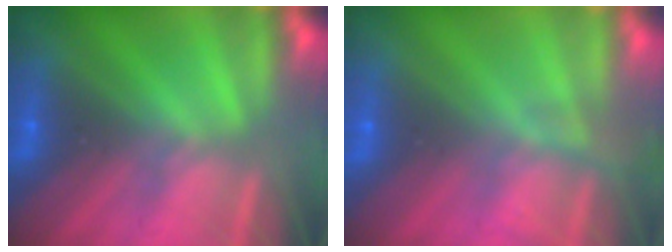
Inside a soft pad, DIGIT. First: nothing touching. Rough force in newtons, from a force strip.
{"total": 2.3}